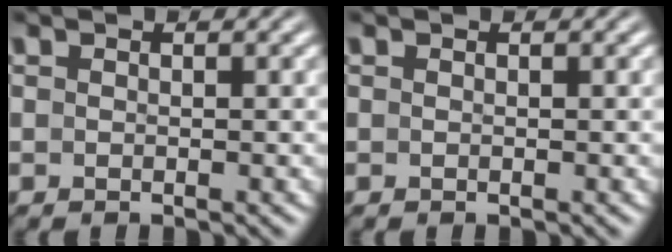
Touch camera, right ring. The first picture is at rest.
{"total": 0.0}